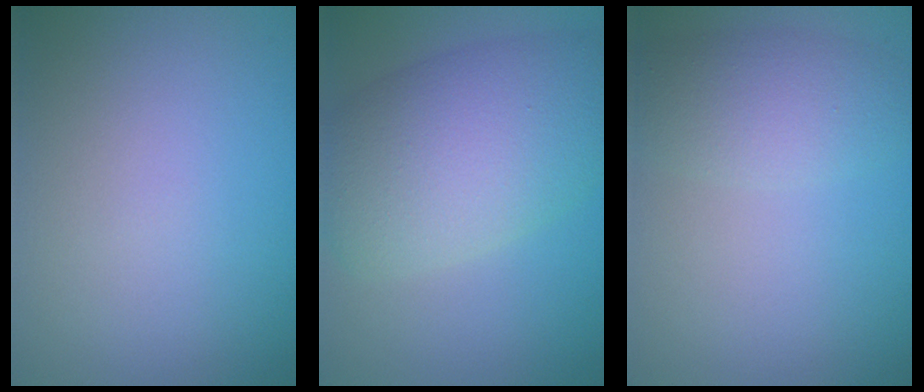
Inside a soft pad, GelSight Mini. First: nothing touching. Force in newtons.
{"total": 8.9, "press": 8.9, "slide": 0.5}
{"total": 3.2, "press": 3.2, "slide": 0.1}